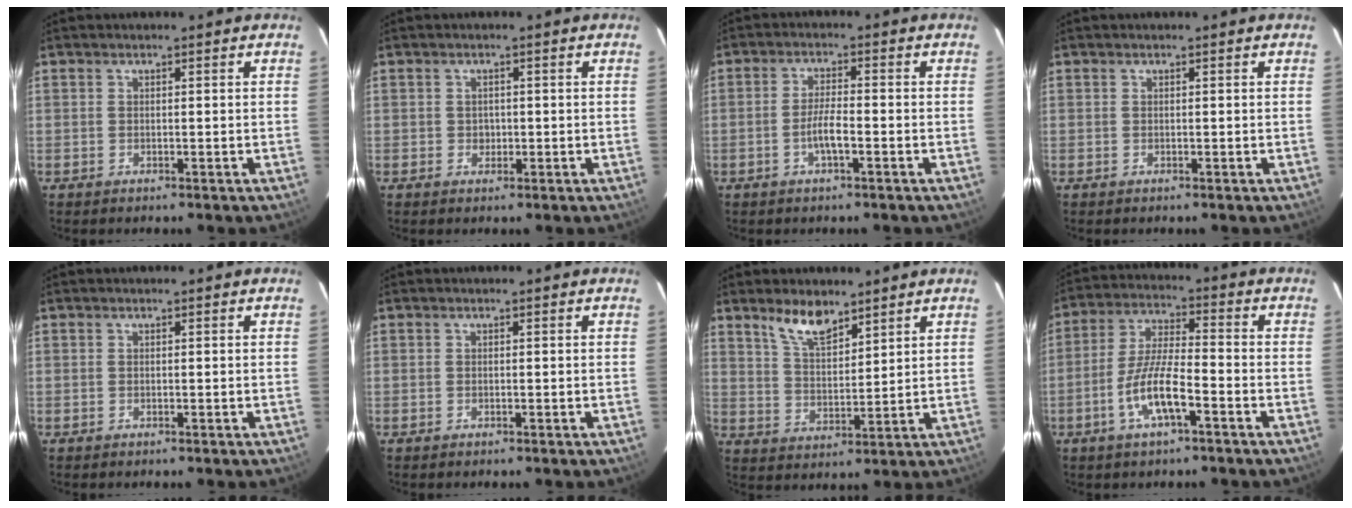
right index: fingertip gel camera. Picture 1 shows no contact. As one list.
[{"total": 1.6, "force": [-0.3, 1.5, 0.3], "torque": [-0.003, 0.001, 0.000]}, {"total": 3.9, "force": [-1.7, 0.7, 3.4], "torque": [-0.071, 0.000, -0.031]}, {"total": 0.0}, {"total": 0.0}, {"total": 0.0}, {"total": 7.2, "force": [5.5, 2.5, 4.0], "torque": [-0.070, 0.003, 0.109]}, {"total": 9.3, "force": [-4.4, 2.0, 8.0], "torque": [-0.166, -0.002, -0.082]}]